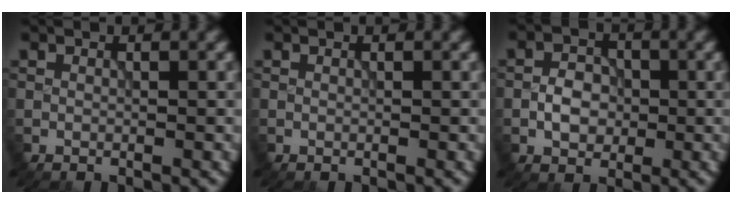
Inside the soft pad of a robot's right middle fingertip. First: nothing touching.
{"total": 0.0}
{"total": 2.9, "force": [-0.6, 2.2, 1.8], "torque": [-0.029, 0.003, -0.015]}